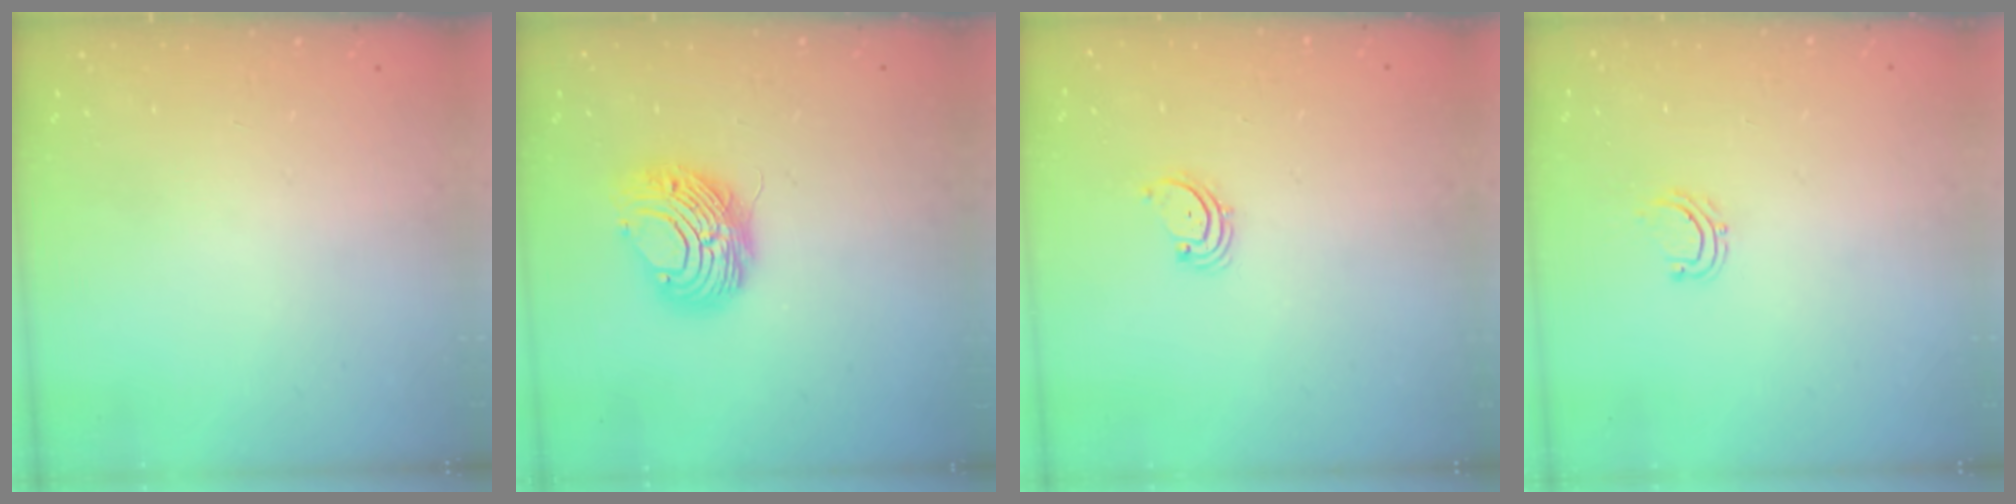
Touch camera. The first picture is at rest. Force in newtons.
{"total": 9.1, "press": 9.1, "slide": 0.6}
{"total": 1.7, "press": 1.6, "slide": 0.2}
{"total": 5.3, "press": 5.2, "slide": 0.6}